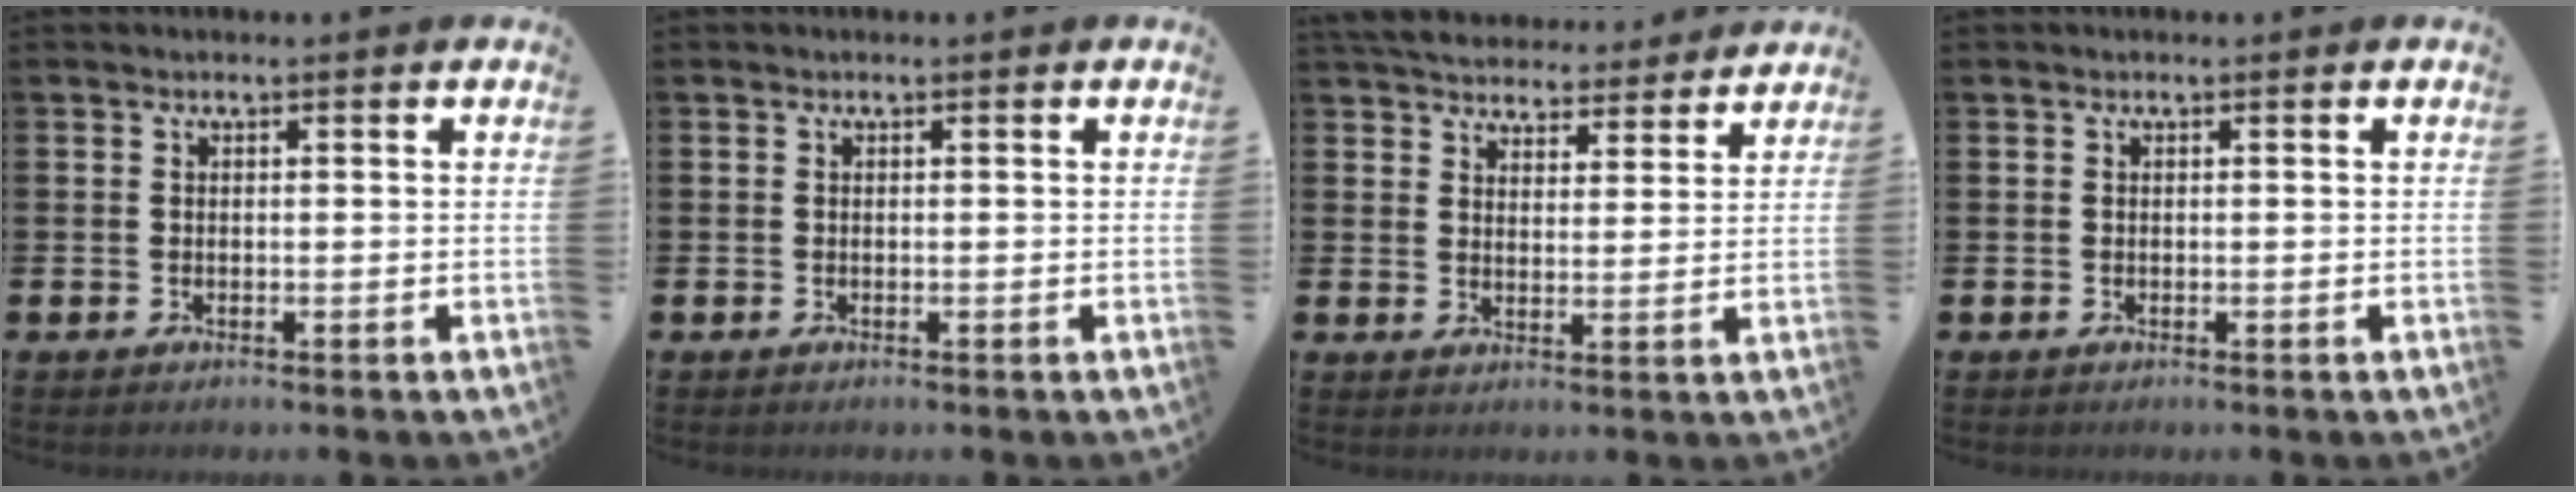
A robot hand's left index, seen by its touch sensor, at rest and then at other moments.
{"total": 0.0}
{"total": 5.6, "force": [5.4, 1.4, 0.3], "torque": [-0.025, -0.035, 0.098]}
{"total": 0.0}